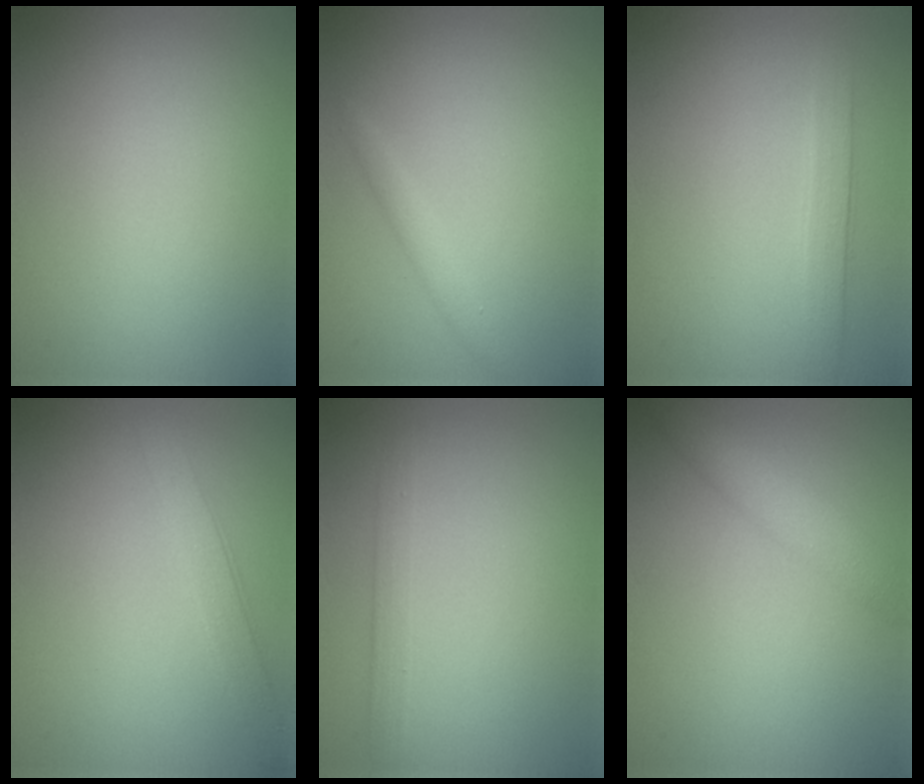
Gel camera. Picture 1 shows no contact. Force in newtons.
{"total": 1.3, "press": 1.3, "slide": 0.0}
{"total": 2.1, "press": 2.1, "slide": 0.2}
{"total": 2.7, "press": 2.7, "slide": 0.1}
{"total": 1.5, "press": 1.5, "slide": 0.1}
{"total": 3.1, "press": 3.1, "slide": 0.1}